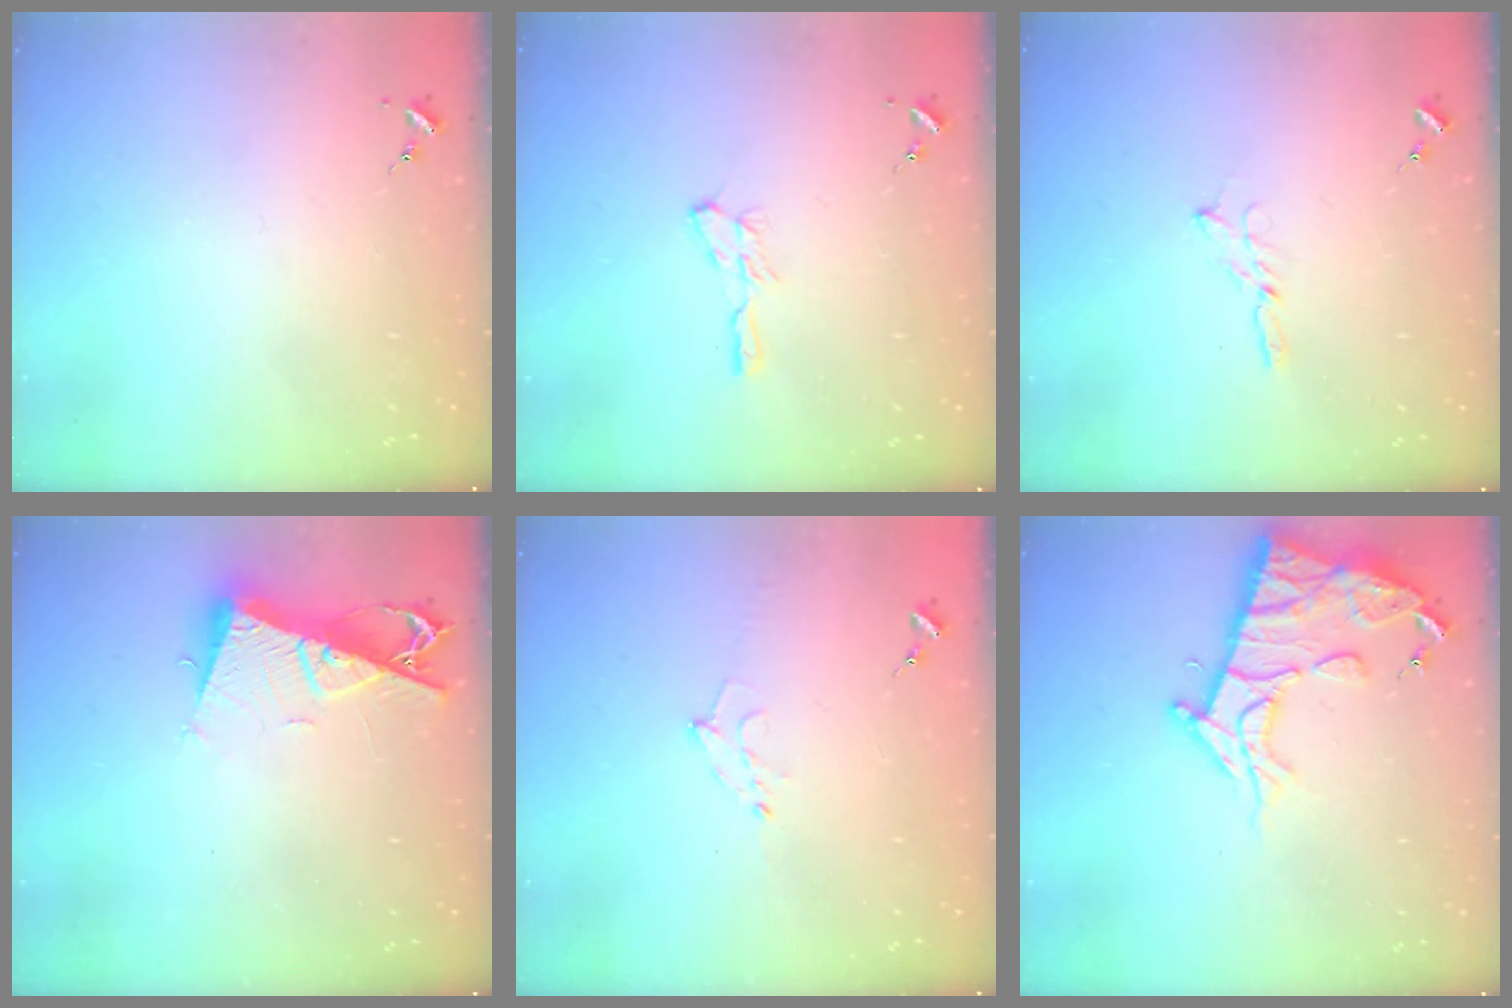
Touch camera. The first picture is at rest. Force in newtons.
{"total": 6.9, "press": 6.8, "slide": 0.7}
{"total": 3.7, "press": 3.7, "slide": 0.3}
{"total": 10.3, "press": 10.3, "slide": 0.8}
{"total": 8.1, "press": 8.1, "slide": 1.0}
{"total": 14.8, "press": 14.7, "slide": 1.4}